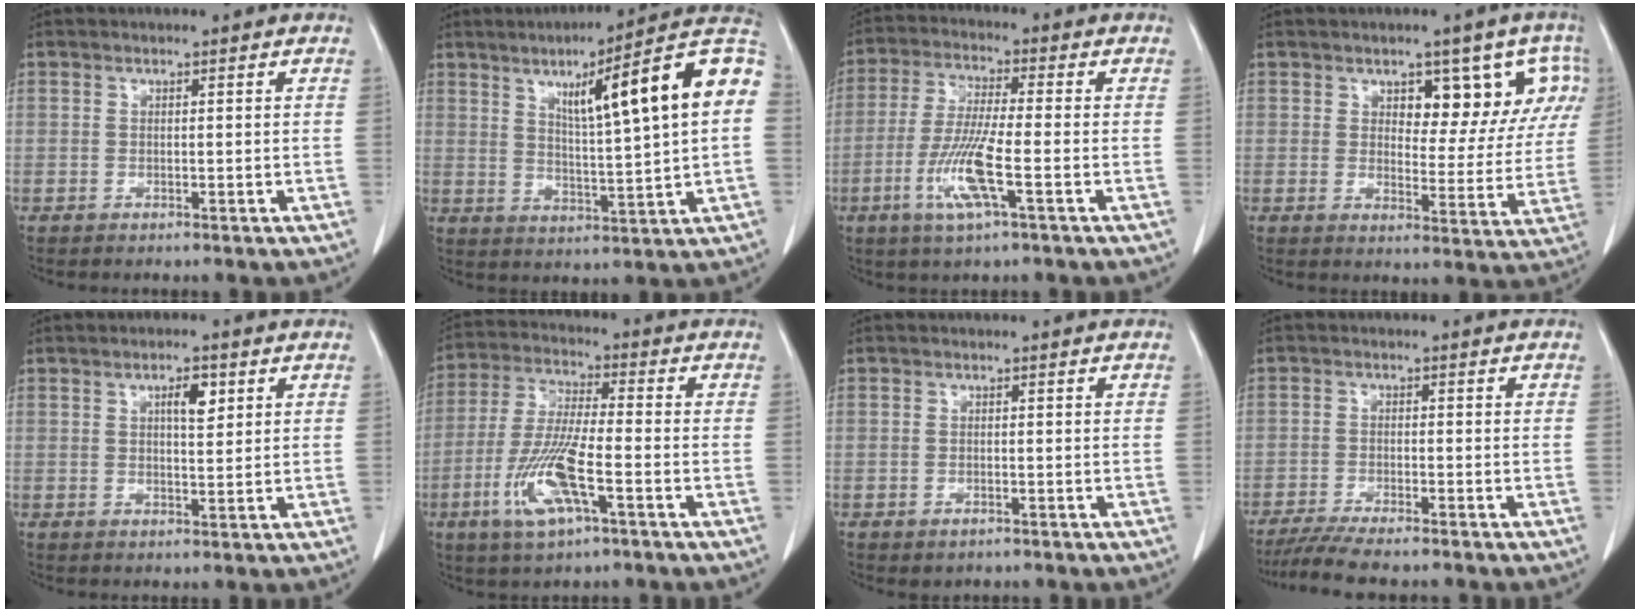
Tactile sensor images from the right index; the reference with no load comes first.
{"total": 18.3, "force": [5.1, 0.5, 17.5], "torque": [-0.242, 0.026, 0.066]}
{"total": 9.6, "force": [-3.4, 0.5, 9.0], "torque": [-0.185, -0.014, -0.069]}
{"total": 9.2, "force": [4.5, 4.7, 6.5], "torque": [-0.056, 0.012, 0.061]}
{"total": 3.6, "force": [1.5, 1.1, 3.1], "torque": [-0.051, 0.000, 0.024]}
{"total": 11.5, "force": [-4.5, 2.0, 10.4], "torque": [-0.219, -0.014, -0.084]}
{"total": 1.1, "force": [-0.6, 0.7, 0.6], "torque": [-0.015, -0.001, 0.001]}
{"total": 8.0, "force": [-6.7, 0.7, 4.2], "torque": [-0.065, -0.018, -0.110]}